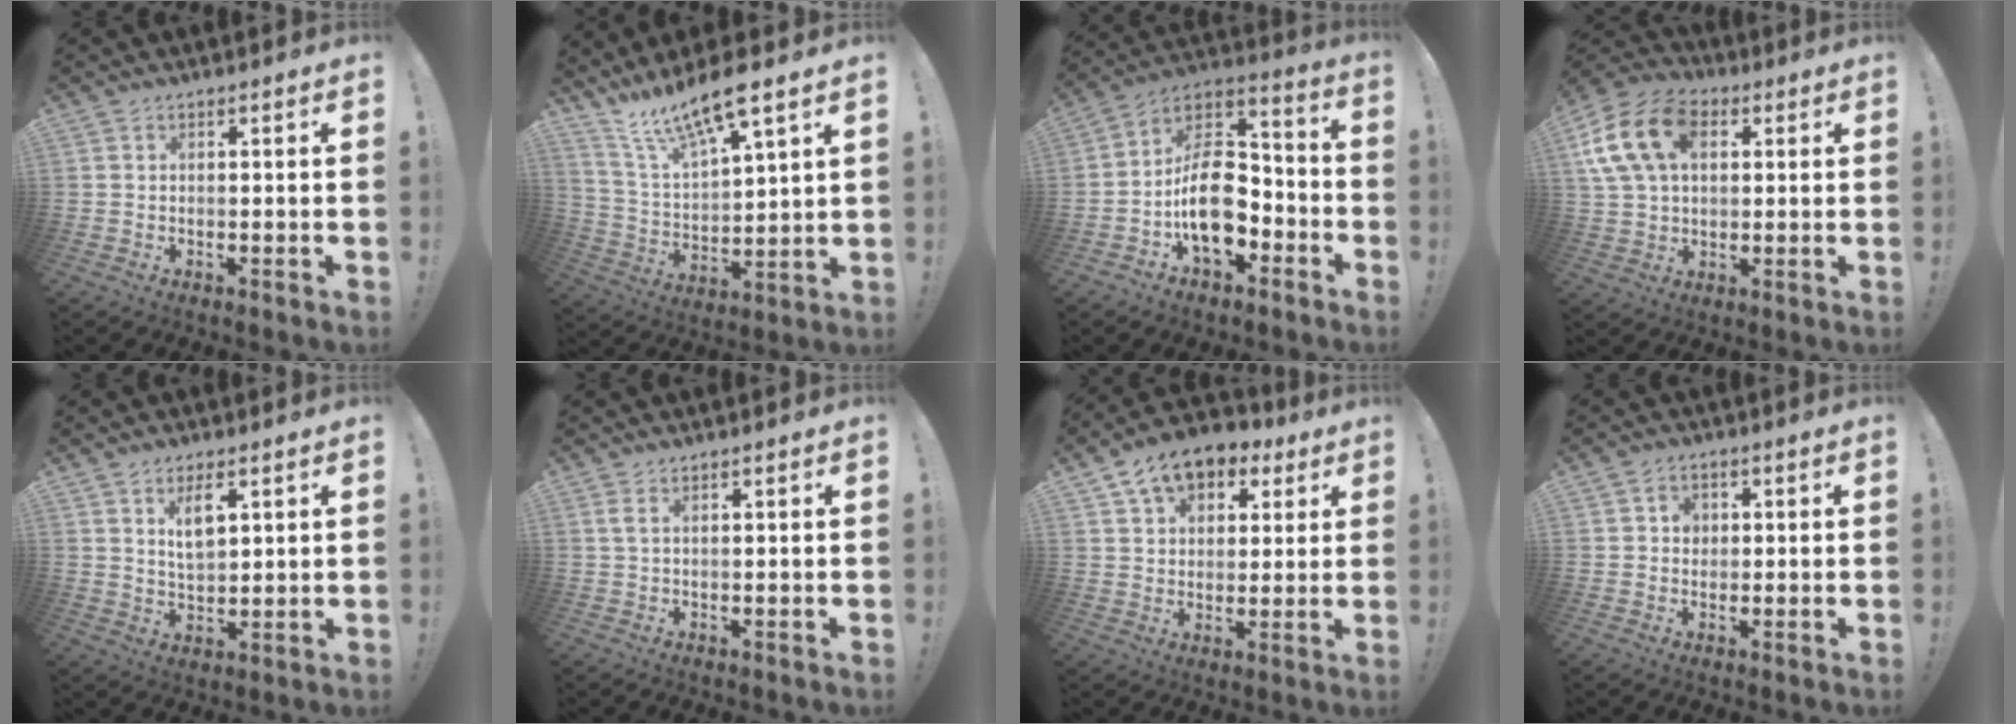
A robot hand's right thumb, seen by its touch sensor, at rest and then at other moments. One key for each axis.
{"total": 13.8, "fx": 11.4, "fy": 2.6, "fz": 7.4, "tx": -0.143, "ty": -0.082, "tz": 0.199}
{"total": 17.2, "fx": -4.8, "fy": 11.2, "fz": 12.1, "tx": -0.202, "ty": 0.028, "tz": -0.071}
{"total": 17.4, "fx": 5.5, "fy": 12.1, "fz": 11.1, "tx": -0.205, "ty": -0.006, "tz": 0.104}
{"total": 6.7, "fx": 3.5, "fy": 3.2, "fz": 4.6, "tx": -0.069, "ty": -0.016, "tz": 0.061}
{"total": 1.8, "fx": 1.1, "fy": 0.2, "fz": 1.5, "tx": -0.026, "ty": -0.001, "tz": 0.017}
{"total": 10.8, "fx": 6.4, "fy": 7.3, "fz": 4.7, "tx": -0.080, "ty": -0.031, "tz": 0.126}
{"total": 3.4, "fx": 0.7, "fy": 3.2, "fz": 1.1, "tx": -0.012, "ty": -0.003, "tz": 0.010}